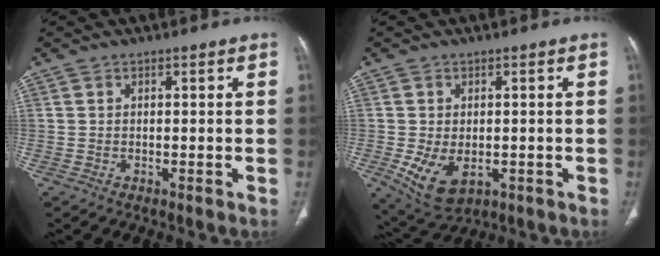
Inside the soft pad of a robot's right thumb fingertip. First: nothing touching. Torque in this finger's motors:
{"motor_torque": [0.19, 0.01, 0.94, 0.13, 0.26]}